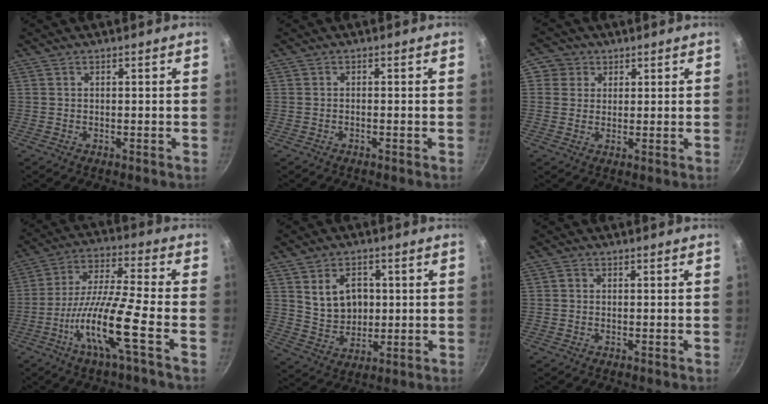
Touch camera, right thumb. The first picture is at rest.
{"total": 0.6, "force": [-0.4, 0.1, 0.4], "torque": [-0.012, 0.005, -0.010]}
{"total": 4.2, "force": [1.4, 3.9, 0.7], "torque": [0.030, 0.004, 0.015]}
{"total": 13.8, "force": [-5.6, 1.0, 12.6], "torque": [-0.236, 0.033, -0.120]}
{"total": 9.4, "force": [2.1, 7.1, 5.8], "torque": [-0.072, -0.010, 0.046]}
{"total": 0.7, "force": [-0.1, 0.6, 0.3], "torque": [-0.005, 0.004, -0.004]}